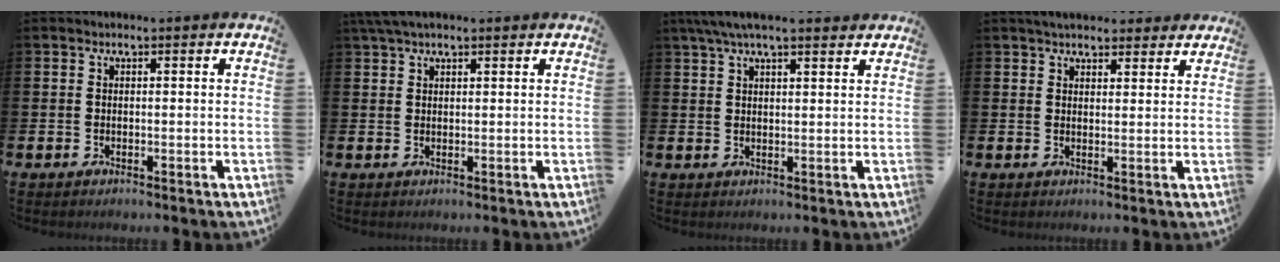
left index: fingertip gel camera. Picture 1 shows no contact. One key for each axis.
{"total": 3.0, "fx": 2.4, "fy": 0.9, "fz": 1.6, "tx": -0.029, "ty": 0.001, "tz": 0.043}
{"total": 5.3, "fx": 4.3, "fy": 1.1, "fz": 2.8, "tx": -0.061, "ty": -0.005, "tz": 0.078}
{"total": 4.0, "fx": 3.8, "fy": 1.2, "fz": 0.5, "tx": -0.003, "ty": -0.014, "tz": 0.068}